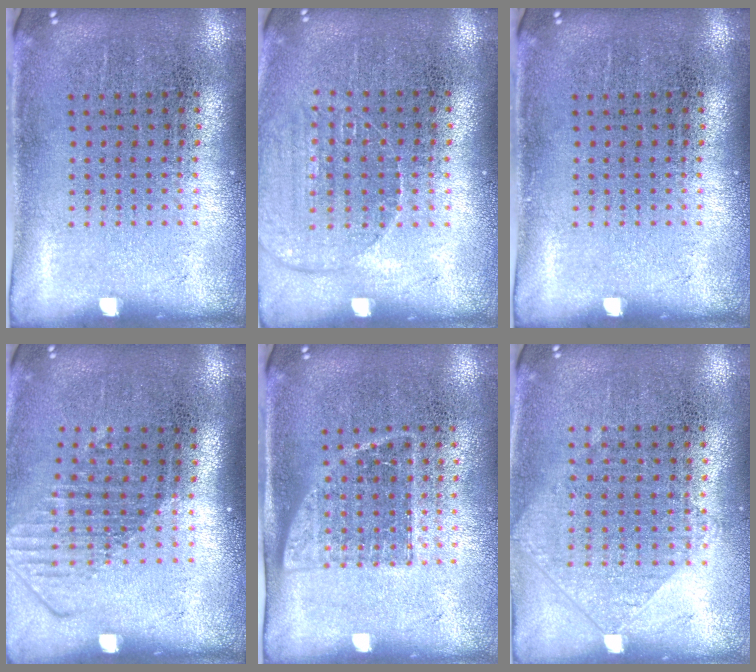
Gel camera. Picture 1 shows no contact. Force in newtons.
{"total": 1.2, "press": 1.2, "slide": 0.1}
{"total": 0.0}
{"total": 1.6, "press": 1.2, "slide": 1.0}
{"total": 1.3, "press": 1.1, "slide": 0.7}
{"total": 0.9, "press": 0.9, "slide": 0.3}